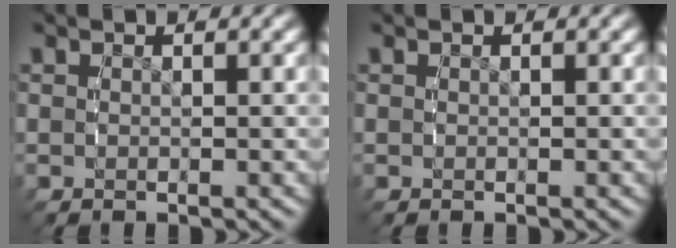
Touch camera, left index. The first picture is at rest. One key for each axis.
{"total": 0.0}